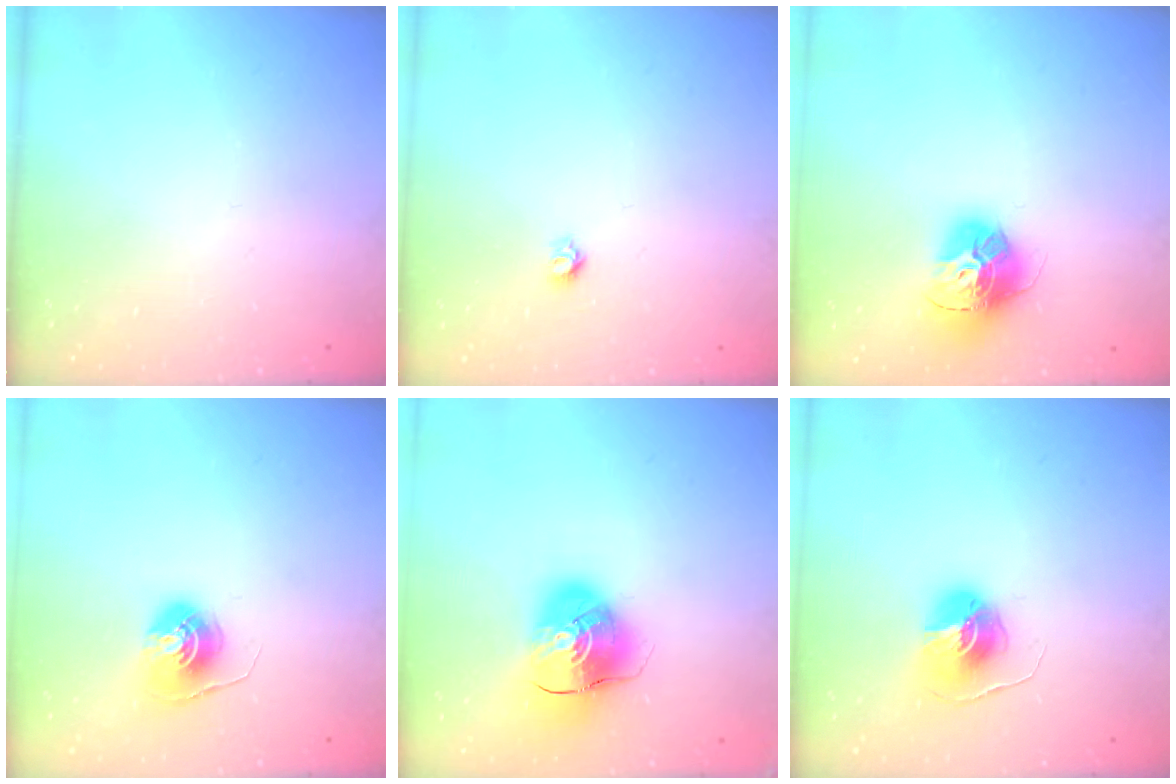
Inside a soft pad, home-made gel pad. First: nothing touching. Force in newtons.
{"total": 3.9, "press": 3.9, "slide": 0.3}
{"total": 14.8, "press": 14.8, "slide": 1.6}
{"total": 6.4, "press": 6.4, "slide": 0.6}
{"total": 10.8, "press": 10.6, "slide": 1.6}
{"total": 7.8, "press": 7.8, "slide": 0.1}